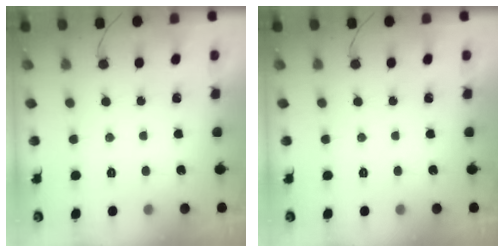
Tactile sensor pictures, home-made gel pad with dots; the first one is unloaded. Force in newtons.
{"total": 0.0}